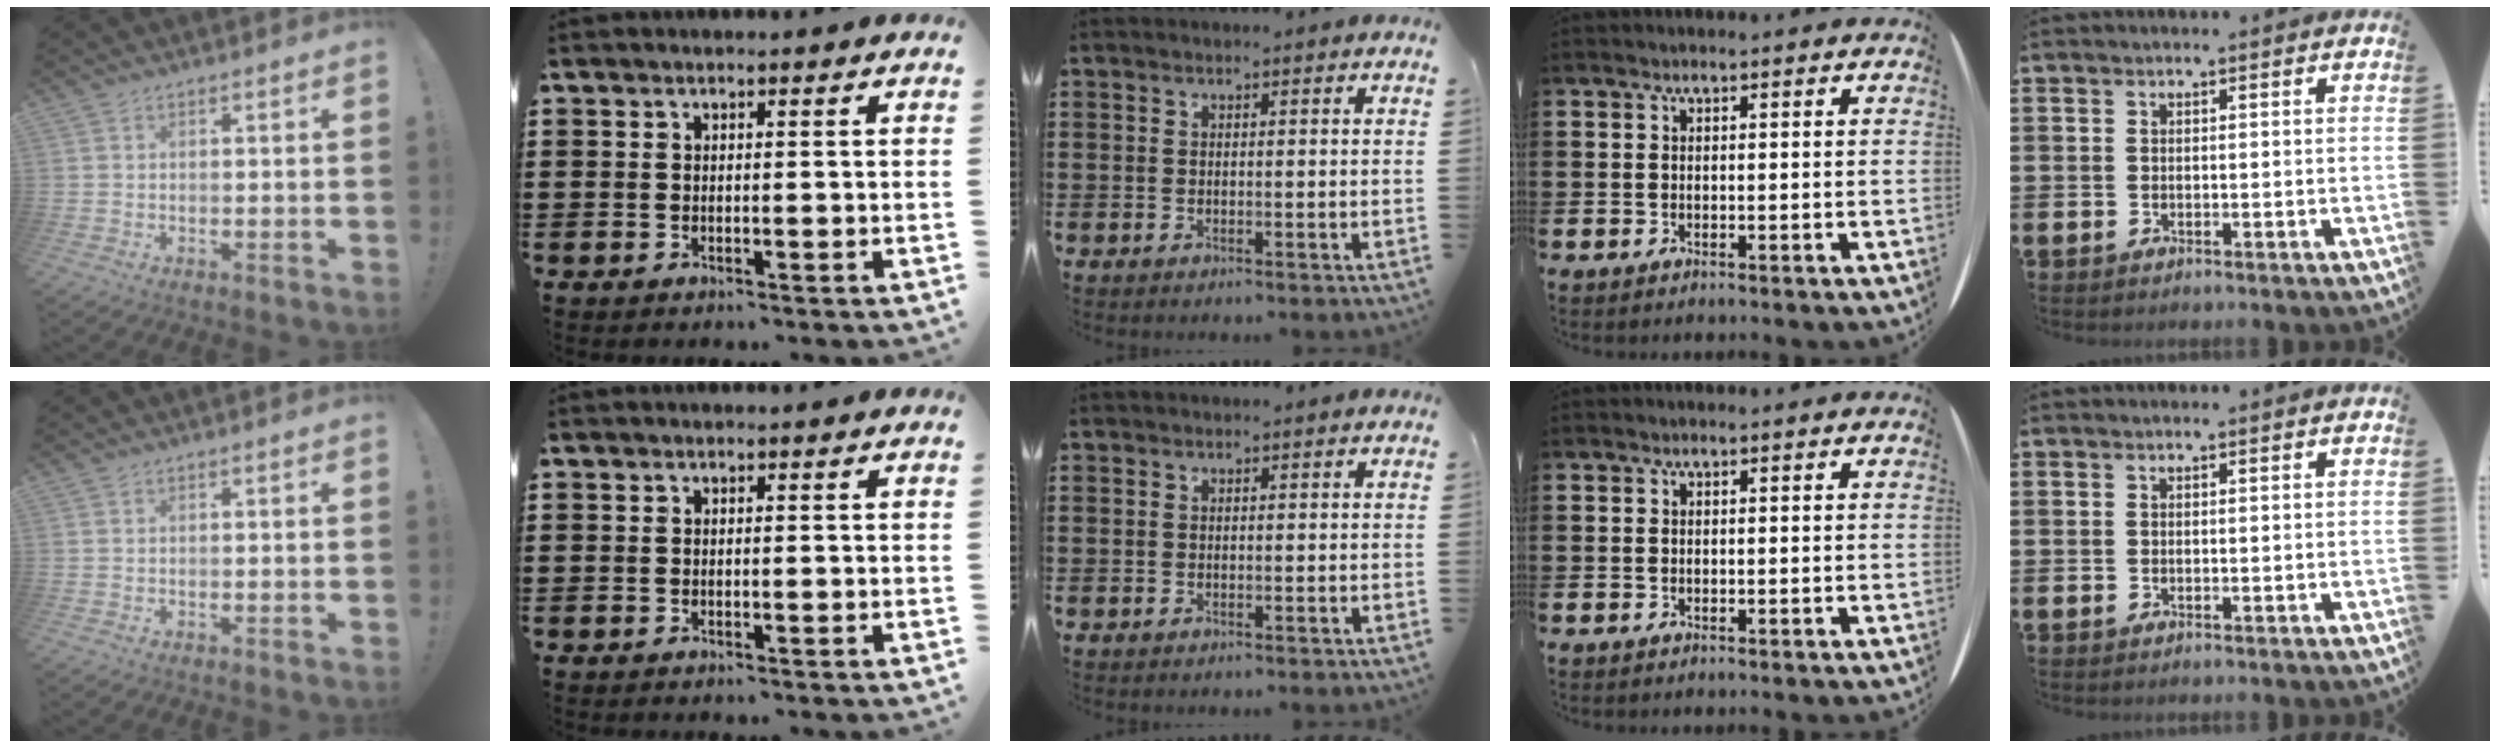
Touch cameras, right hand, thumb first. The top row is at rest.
{}